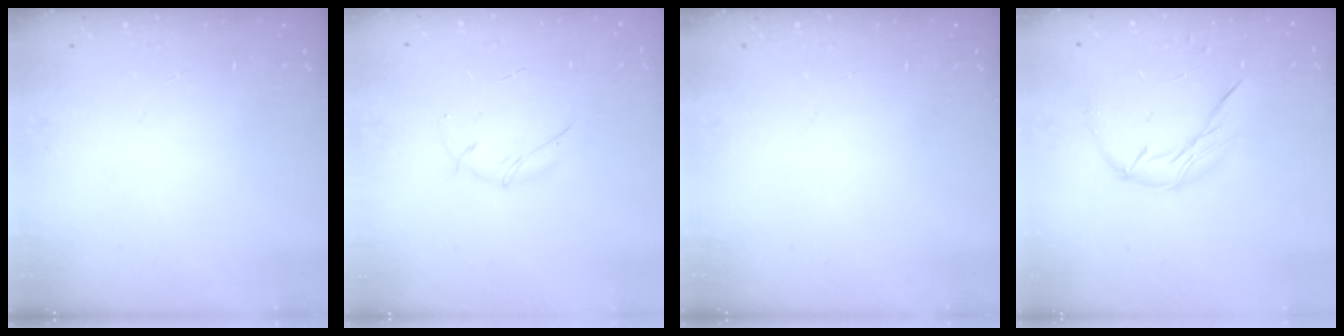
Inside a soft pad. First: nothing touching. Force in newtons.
{"total": 5.2, "press": 5.1, "slide": 0.6}
{"total": 0.0}
{"total": 9.4, "press": 9.4, "slide": 0.2}